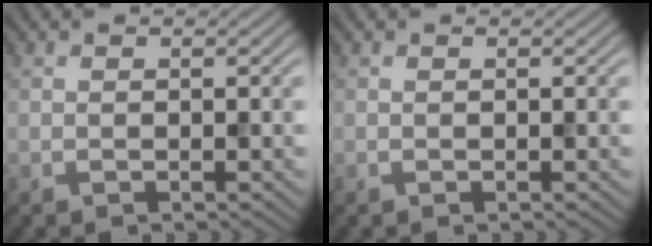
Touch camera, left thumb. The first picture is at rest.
{"total": 0.0}